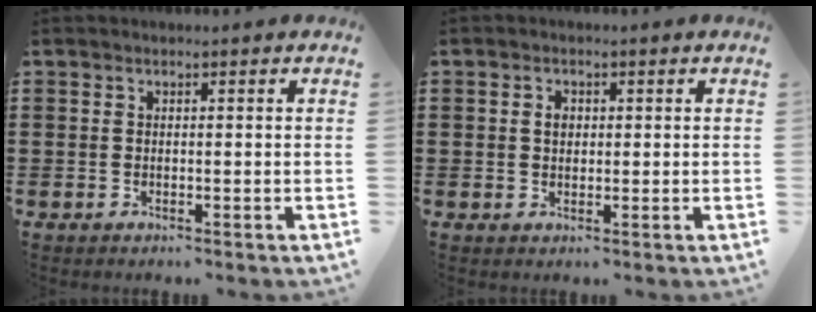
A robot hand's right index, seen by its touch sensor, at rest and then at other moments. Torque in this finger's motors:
{"motor_torque": [0.32, 0.06, 0.10, 0.05]}